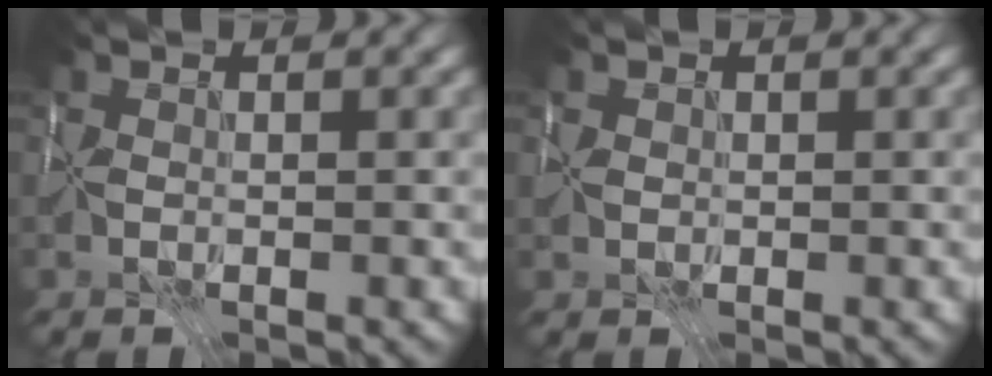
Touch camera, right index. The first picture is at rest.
{"total": 0.9, "force": [0.2, 0.9, 0.0], "torque": [0.000, 0.001, 0.001]}